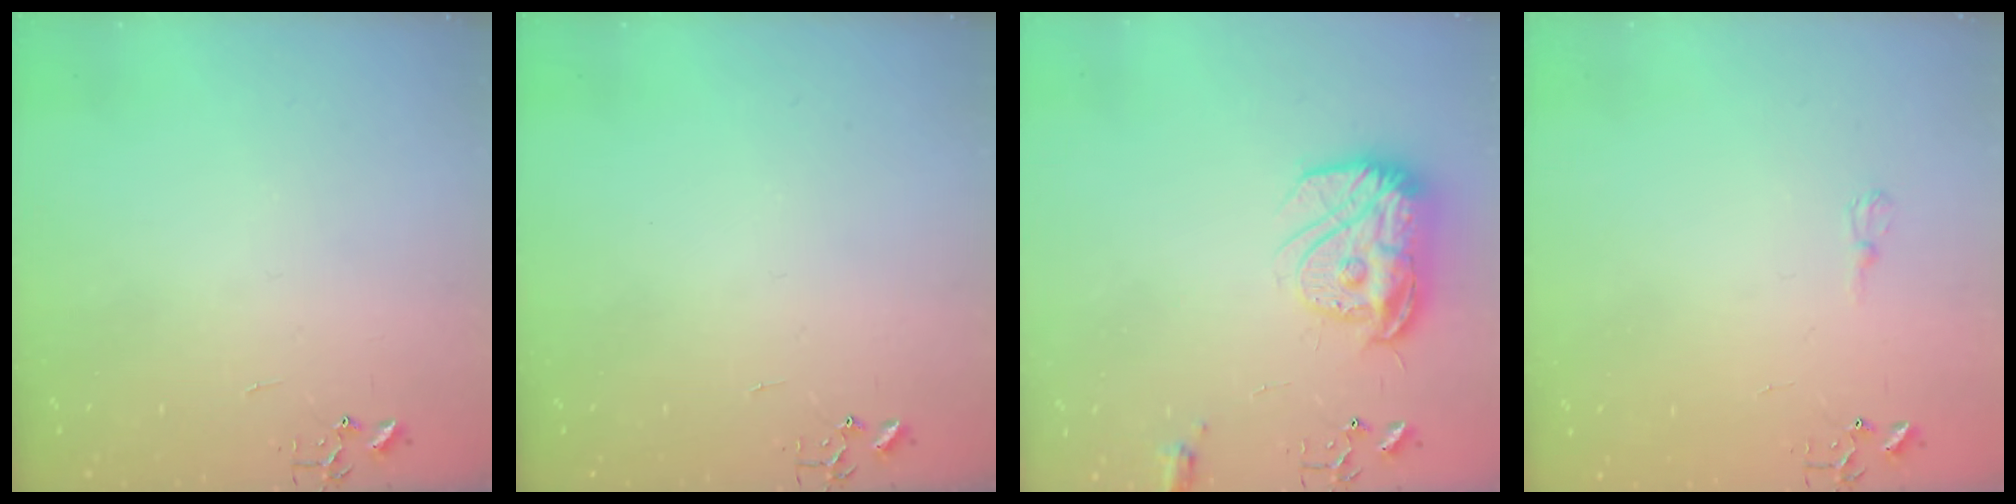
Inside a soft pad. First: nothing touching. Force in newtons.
{"total": 0.0}
{"total": 16.1, "press": 16.0, "slide": 1.4}
{"total": 6.3, "press": 6.2, "slide": 0.7}